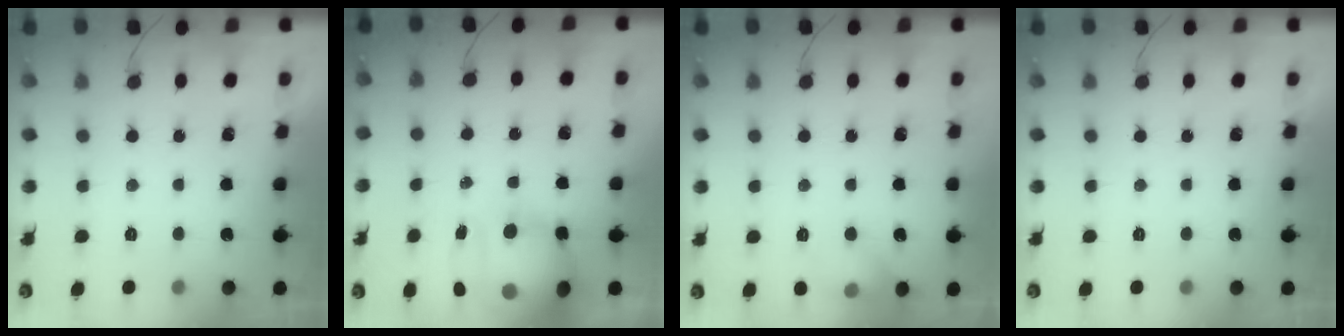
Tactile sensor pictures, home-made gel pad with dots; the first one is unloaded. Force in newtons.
{"total": 15.2, "press": 14.8, "slide": 3.7}
{"total": 6.6, "press": 6.4, "slide": 1.9}
{"total": 0.0}